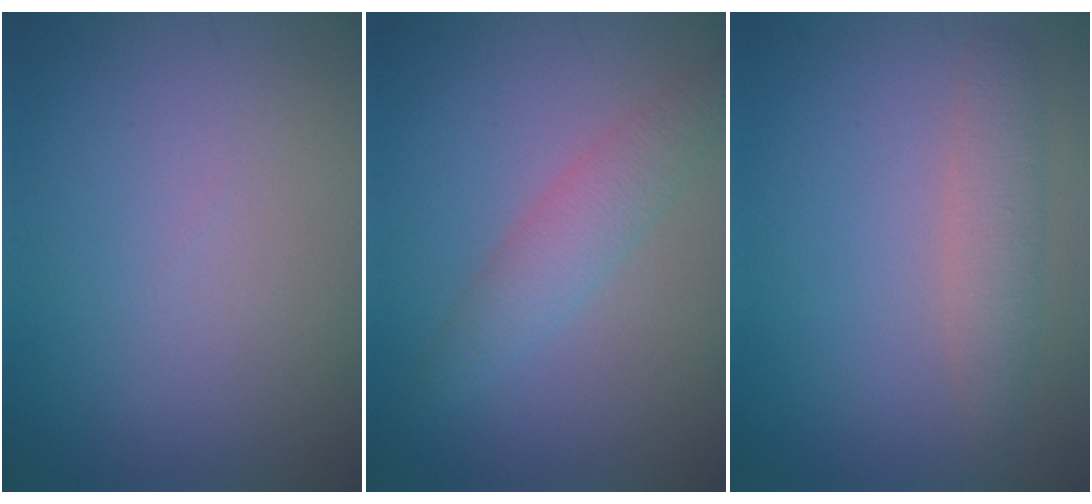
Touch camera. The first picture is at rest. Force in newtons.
{"total": 2.9, "press": 2.9, "slide": 0.1}
{"total": 2.5, "press": 2.5, "slide": 0.1}